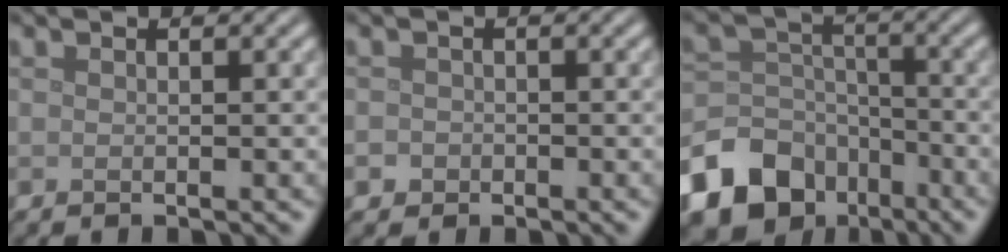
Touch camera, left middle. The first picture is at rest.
{"total": 1.3, "force": [-0.7, 1.1, 0.2], "torque": [-0.001, 0.004, -0.011]}
{"total": 11.8, "force": [-7.2, 8.7, 3.4], "torque": [-0.088, -0.024, -0.136]}